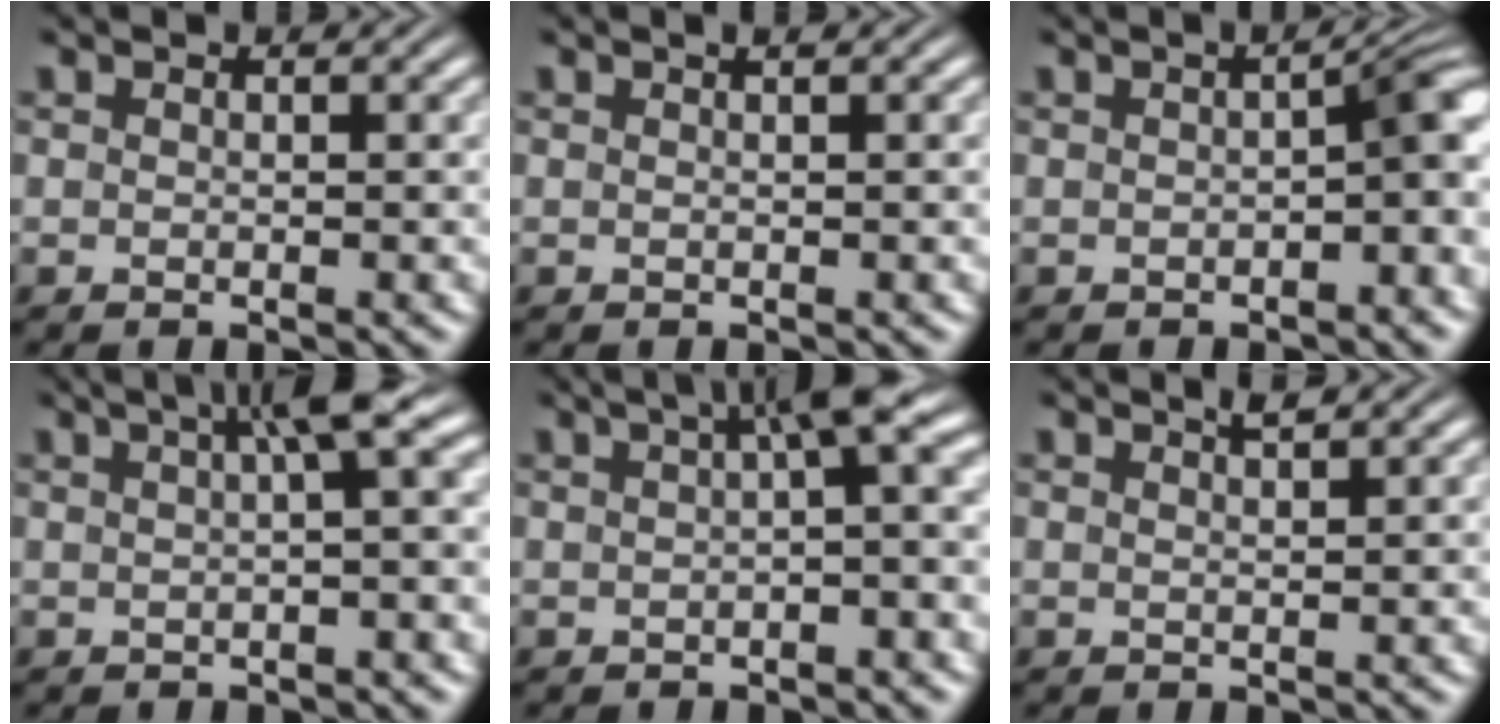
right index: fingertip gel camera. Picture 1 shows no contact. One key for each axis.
{"total": 0.5, "fx": 0.3, "fy": -0.2, "fz": 0.4, "tx": -0.003, "ty": 0.002, "tz": 0.003}
{"total": 3.1, "fx": -0.9, "fy": 1.0, "fz": 2.8, "tx": -0.032, "ty": 0.004, "tz": -0.012}
{"total": 5.2, "fx": 2.2, "fy": 1.4, "fz": 4.5, "tx": -0.051, "ty": 0.027, "tz": 0.024}
{"total": 5.0, "fx": 1.7, "fy": 1.3, "fz": 4.5, "tx": -0.055, "ty": 0.024, "tz": 0.020}
{"total": 1.4, "fx": 1.1, "fy": -0.4, "fz": 0.8, "tx": -0.011, "ty": -0.002, "tz": 0.020}